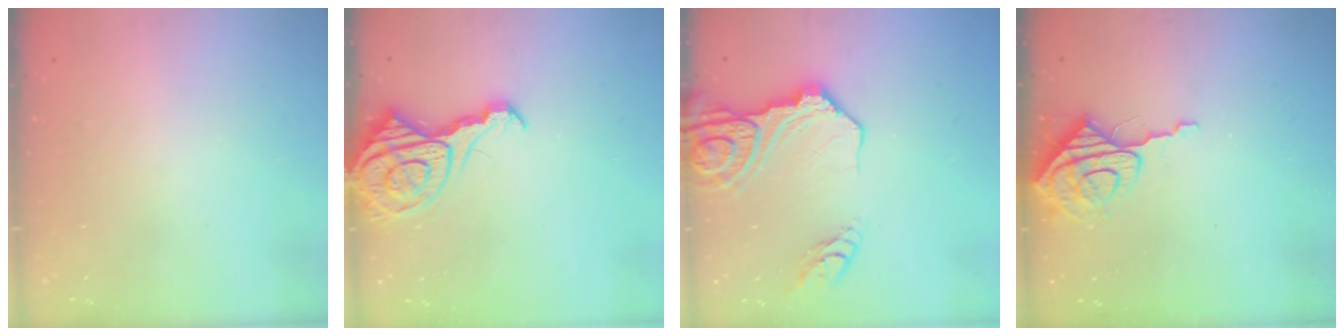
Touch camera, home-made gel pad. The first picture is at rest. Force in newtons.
{"total": 13.5, "press": 13.4, "slide": 1.4}
{"total": 14.5, "press": 14.4, "slide": 2.0}
{"total": 8.2, "press": 8.2, "slide": 0.6}